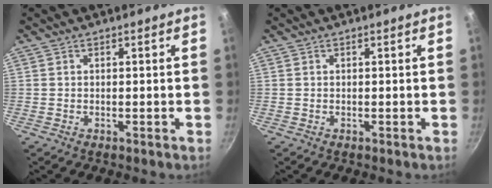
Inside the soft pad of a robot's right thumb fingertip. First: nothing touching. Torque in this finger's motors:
{"motor_torque": [0.00, 0.00, 0.00, 0.00, 0.00]}